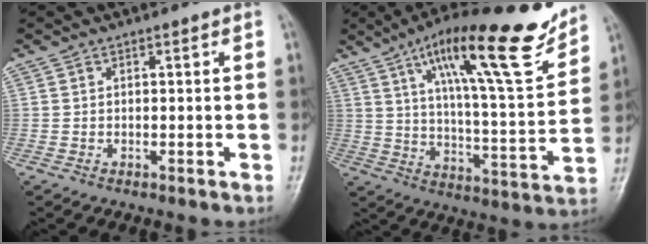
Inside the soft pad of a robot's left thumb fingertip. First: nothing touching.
{"total": 22.4, "force": [14.0, 4.6, 16.8], "torque": [-0.232, -0.054, 0.222]}